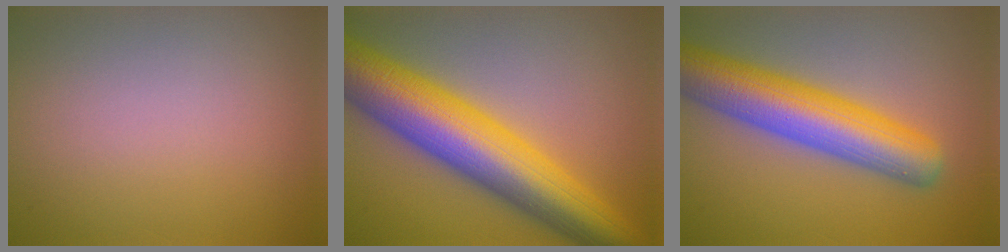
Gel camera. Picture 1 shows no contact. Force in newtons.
{"total": 12.8, "press": 12.8, "slide": 0.2}
{"total": 9.0, "press": 9.0, "slide": 0.4}